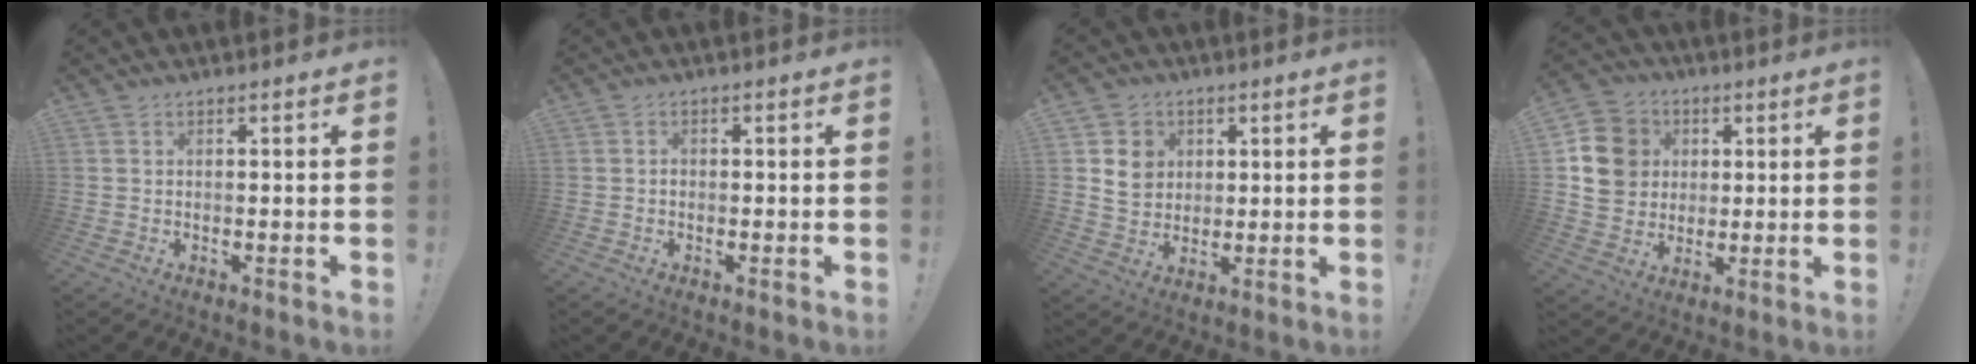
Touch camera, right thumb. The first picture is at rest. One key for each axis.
{"total": 0.7, "fx": -0.3, "fy": 0.7, "fz": 0.1, "tx": -0.010, "ty": 0.006, "tz": -0.004}
{"total": 7.6, "fx": 2.9, "fy": 6.8, "fz": 1.9, "tx": -0.018, "ty": -0.015, "tz": 0.057}
{"total": 14.4, "fx": 2.9, "fy": 12.8, "fz": 6.0, "tx": -0.077, "ty": 0.001, "tz": 0.066}